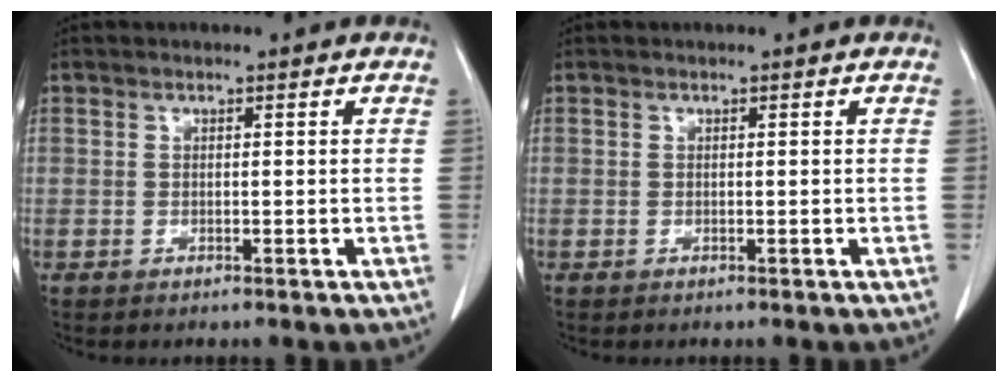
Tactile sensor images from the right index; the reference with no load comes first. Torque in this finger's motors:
{"motor_torque": [0.00, 0.00, 0.00, 0.00]}